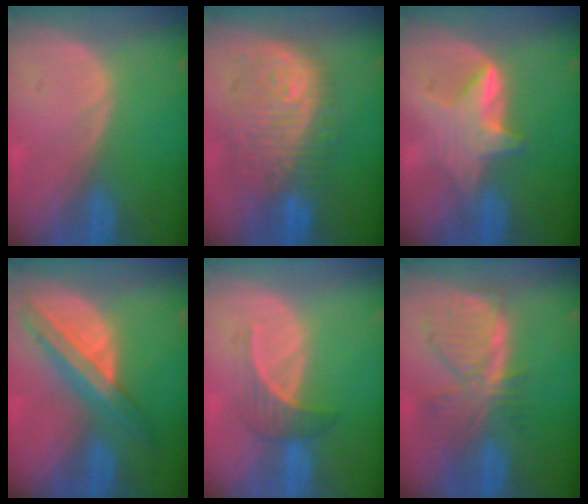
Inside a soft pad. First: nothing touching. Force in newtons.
{"total": 11.0, "press": 10.5, "slide": 3.3}
{"total": 6.0, "press": 5.7, "slide": 1.9}
{"total": 8.2, "press": 6.9, "slide": 4.5}
{"total": 3.6, "press": 3.5, "slide": 0.9}
{"total": 8.0, "press": 7.1, "slide": 3.9}